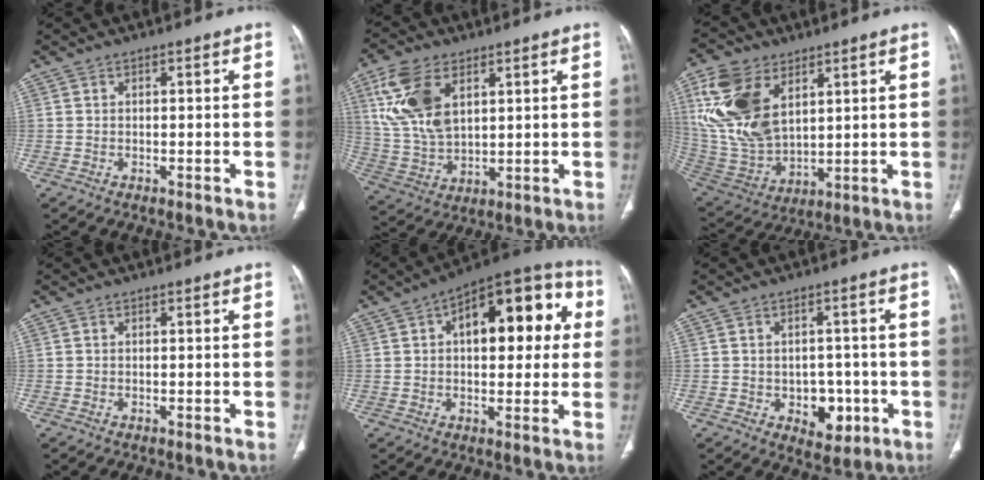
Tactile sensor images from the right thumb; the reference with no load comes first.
{"total": 13.9, "force": [5.4, 7.9, 10.1], "torque": [-0.202, -0.015, 0.119]}
{"total": 18.4, "force": [7.0, 11.1, 12.9], "torque": [-0.252, -0.026, 0.151]}
{"total": 0.0}
{"total": 19.8, "force": [4.5, 10.2, 16.4], "torque": [-0.169, 0.033, 0.057]}
{"total": 7.1, "force": [-1.9, 5.2, 4.5], "torque": [-0.023, 0.011, -0.013]}